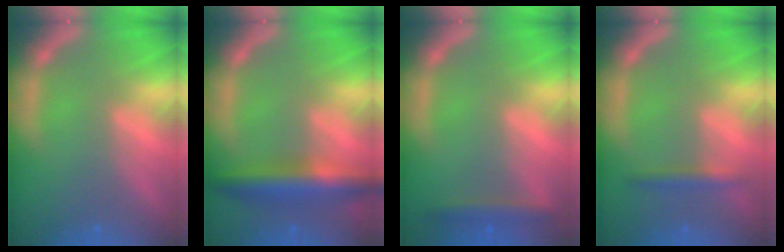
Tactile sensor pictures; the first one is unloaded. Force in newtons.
{"total": 6.0}
{"total": 2.4}
{"total": 1.9}